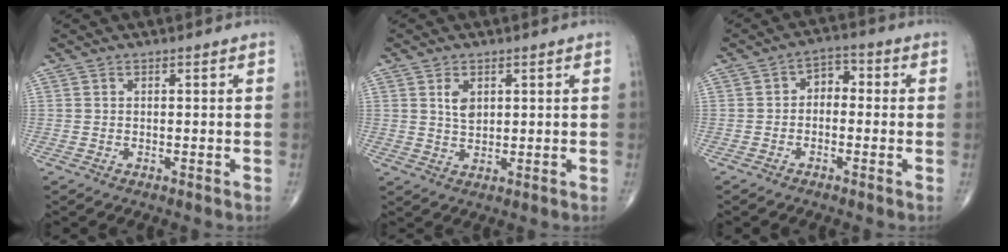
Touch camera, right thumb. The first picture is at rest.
{"total": 3.5, "force": [1.3, 2.2, 2.4], "torque": [-0.034, -0.008, 0.026]}
{"total": 4.2, "force": [-0.4, 3.0, 2.9], "torque": [-0.024, 0.024, -0.022]}